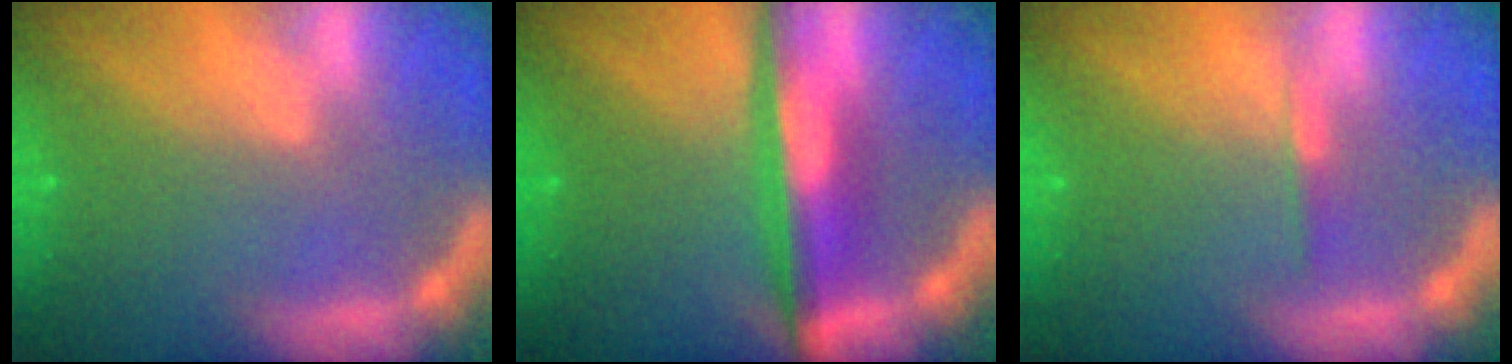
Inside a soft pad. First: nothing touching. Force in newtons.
{"total": 6.0}
{"total": 0.9}